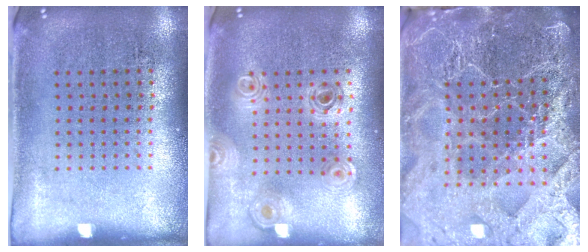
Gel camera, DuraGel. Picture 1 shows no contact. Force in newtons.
{"total": 0.8, "press": 0.8, "slide": 0.1}
{"total": 5.0, "press": 4.5, "slide": 2.3}